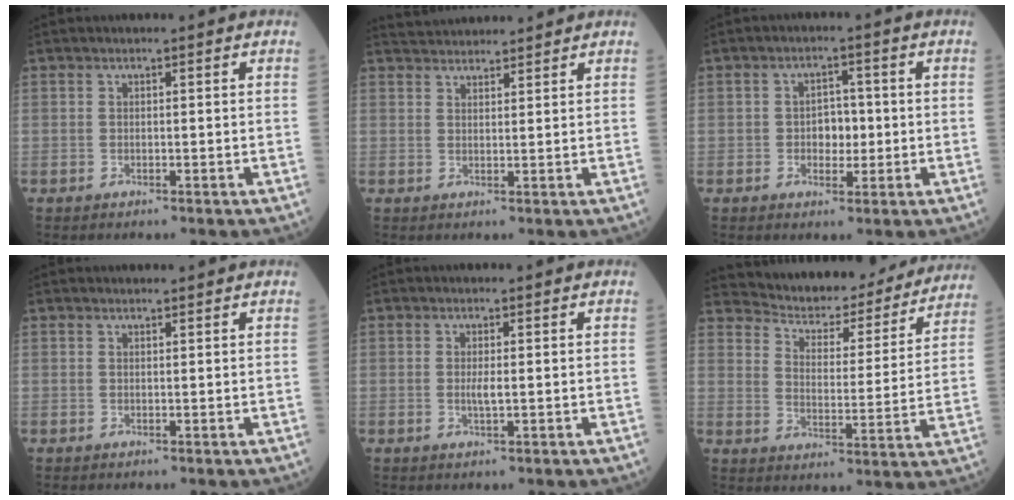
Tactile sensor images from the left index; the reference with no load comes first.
{"total": 5.5, "force": [5.3, 0.7, 0.9], "torque": [-0.018, 0.031, 0.085]}
{"total": 3.6, "force": [-0.7, 2.4, 2.7], "torque": [-0.037, 0.004, -0.011]}
{"total": 0.8, "force": [0.8, 0.0, 0.1], "torque": [-0.007, 0.003, 0.015]}
{"total": 1.4, "force": [-0.4, 0.2, 1.4], "torque": [-0.032, -0.006, -0.005]}
{"total": 20.0, "force": [18.7, 4.8, 5.2], "torque": [-0.066, -0.024, 0.242]}